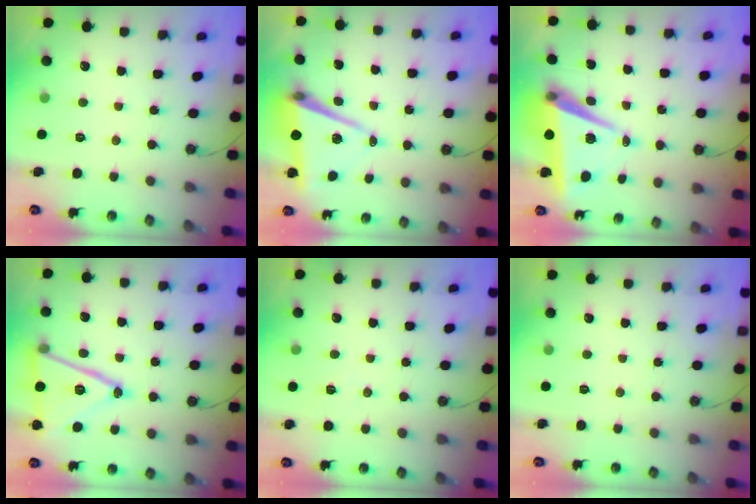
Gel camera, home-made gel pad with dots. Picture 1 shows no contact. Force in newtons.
{"total": 9.1, "press": 8.0, "slide": 4.4}
{"total": 8.8, "press": 7.6, "slide": 4.3}
{"total": 18.7, "press": 18.5, "slide": 3.1}
{"total": 4.1, "press": 3.5, "slide": 2.1}
{"total": 0.0}